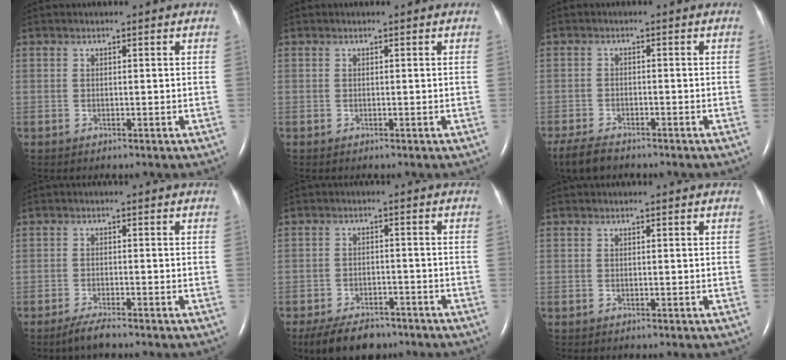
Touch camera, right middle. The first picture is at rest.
{"total": 0.0}
{"total": 4.4, "force": [-3.7, 1.2, 2.1], "torque": [-0.046, -0.012, -0.065]}
{"total": 2.4, "force": [-1.9, -0.2, 1.4], "torque": [-0.038, -0.007, -0.040]}
{"total": 7.6, "force": [-6.0, 3.3, 3.4], "torque": [-0.057, -0.004, -0.096]}
{"total": 0.0}